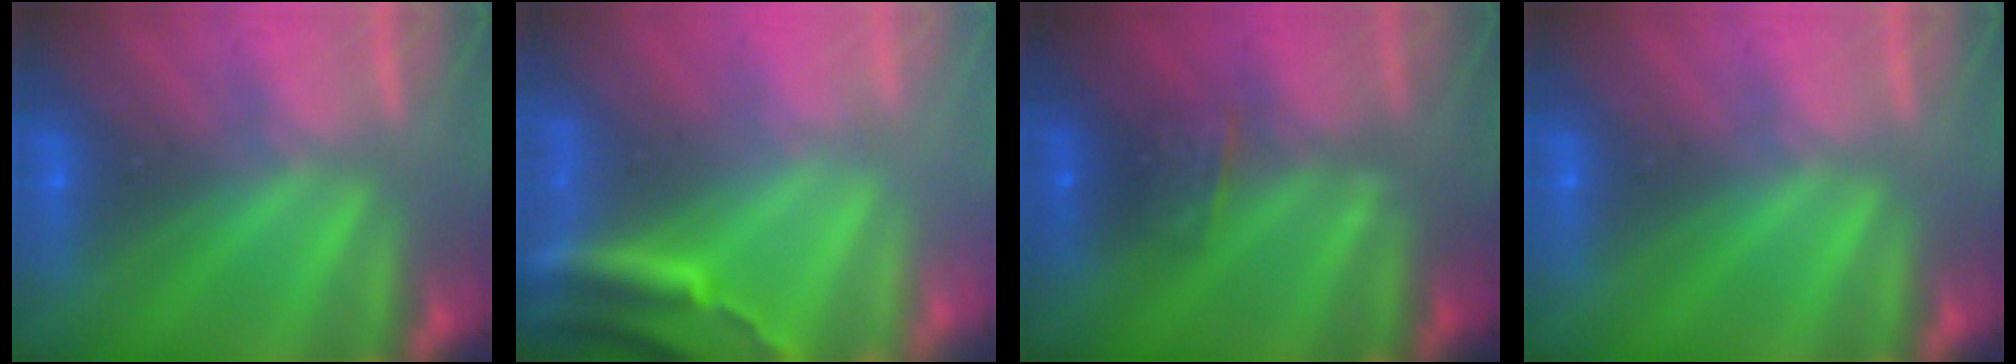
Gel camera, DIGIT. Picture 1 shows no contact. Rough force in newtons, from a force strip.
{"total": 3.8}
{"total": 2.5}
{"total": 0.0}